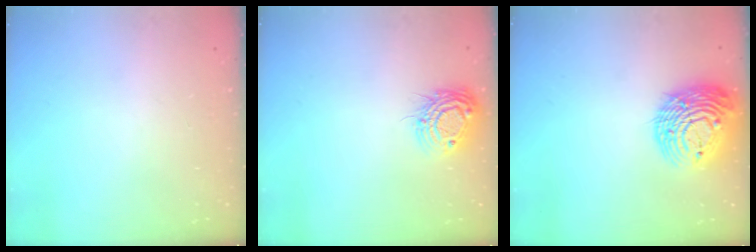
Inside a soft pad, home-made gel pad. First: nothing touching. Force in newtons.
{"total": 11.0, "press": 10.9, "slide": 1.0}
{"total": 16.6, "press": 16.5, "slide": 2.2}